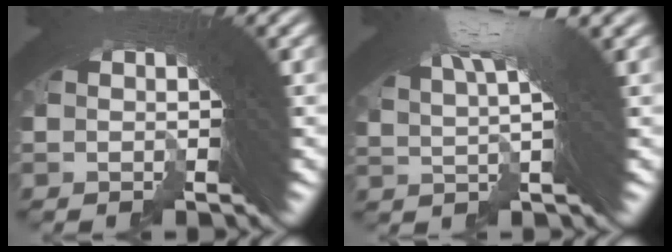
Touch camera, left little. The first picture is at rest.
{"total": 5.7, "force": [3.1, 0.8, 4.7], "torque": [-0.064, 0.021, 0.045]}